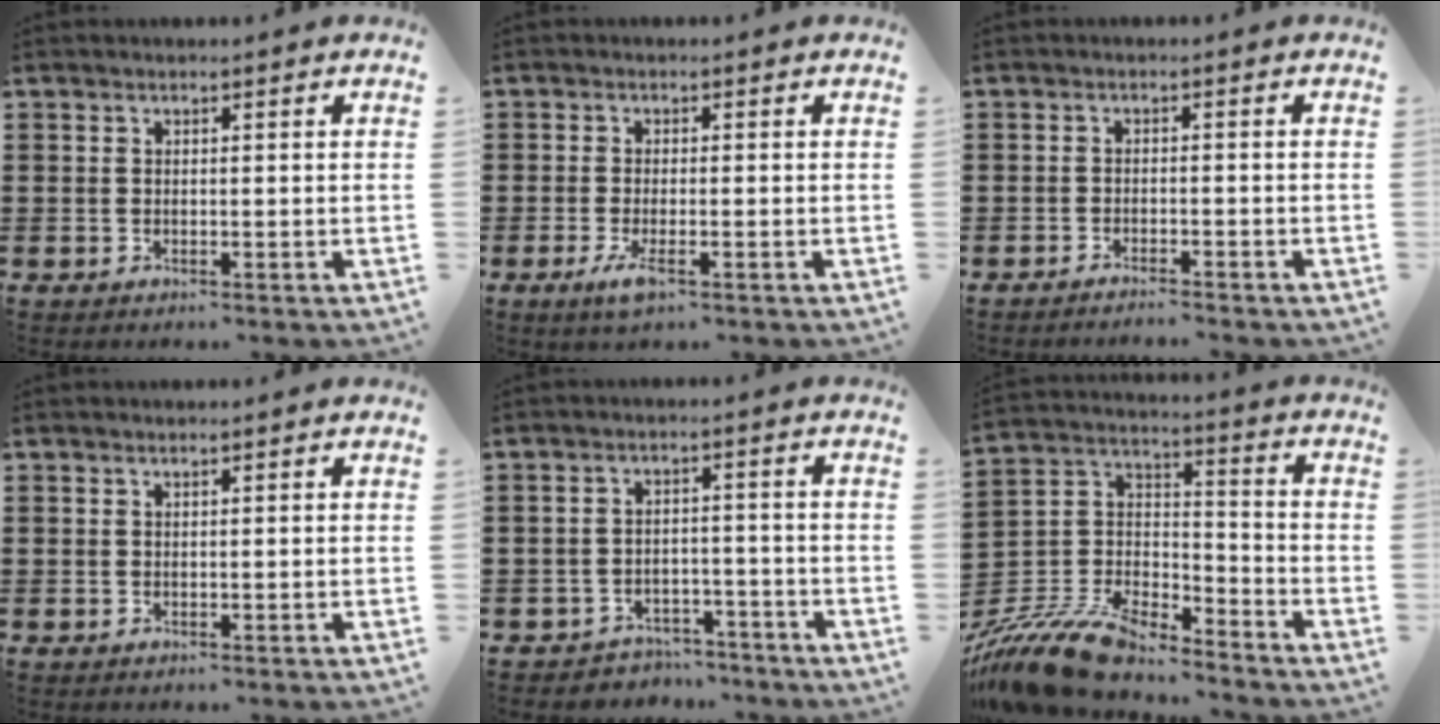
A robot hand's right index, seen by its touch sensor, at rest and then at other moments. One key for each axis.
{"total": 2.9, "fx": -1.4, "fy": 0.5, "fz": 2.5, "tx": -0.060, "ty": -0.014, "tz": -0.028}
{"total": 1.5, "fx": -1.5, "fy": -0.1, "fz": 0.2, "tx": -0.006, "ty": 0.003, "tz": -0.030}
{"total": 0.0}
{"total": 3.2, "fx": -3.0, "fy": 1.1, "fz": 0.0, "tx": -0.008, "ty": 0.003, "tz": -0.063}
{"total": 13.3, "fx": -11.9, "fy": 3.4, "fz": 4.9, "tx": -0.121, "ty": 0.026, "tz": -0.235}